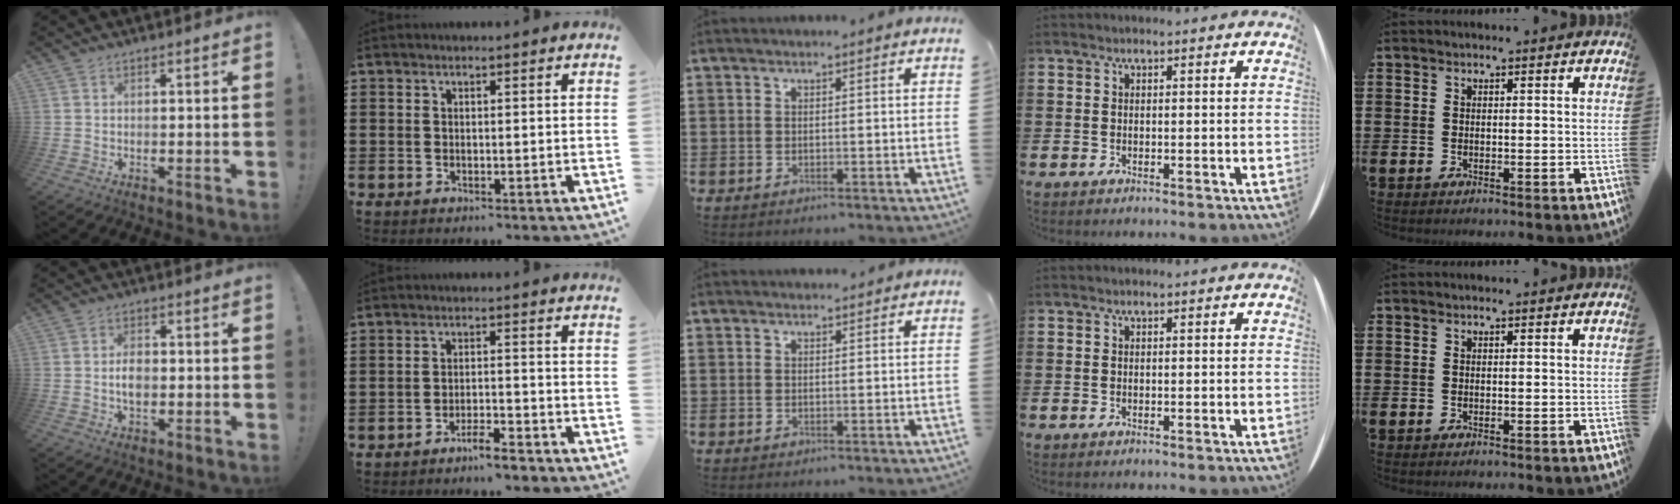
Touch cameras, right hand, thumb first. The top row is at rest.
{"thumb": {"total": 4.1, "force": [-0.6, 2.5, 3.2], "torque": [-0.048, 0.000, -0.016]}, "index": {"total": 3.4, "force": [-3.1, 0.2, 1.4], "torque": [-0.026, 0.005, -0.059]}, "middle": {"total": 0.9, "force": [0.8, 0.3, 0.0], "torque": [0.006, -0.002, 0.015]}}